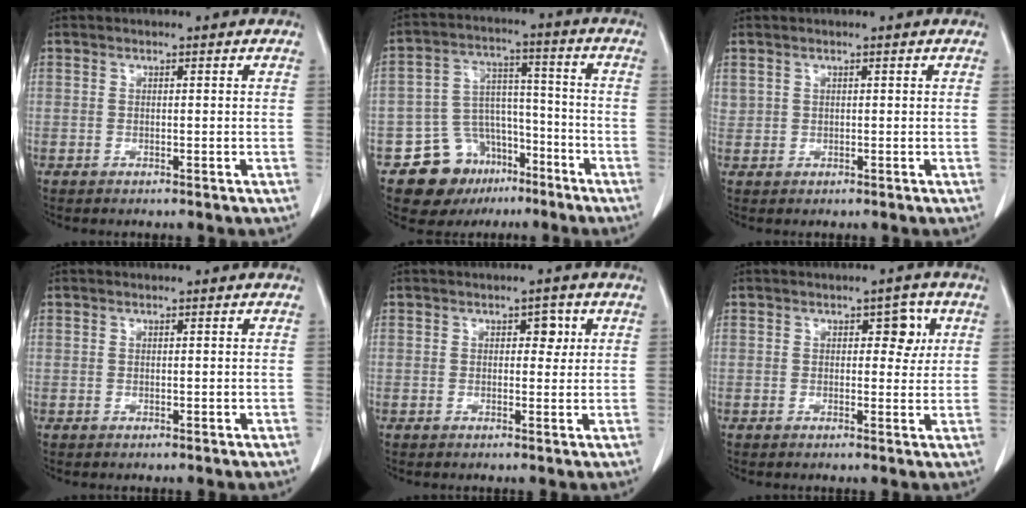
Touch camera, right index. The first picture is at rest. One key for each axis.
{"total": 11.6, "fx": -7.1, "fy": 8.1, "fz": 4.2, "tx": -0.068, "ty": 0.041, "tz": -0.104}
{"total": 1.0, "fx": 0.6, "fy": 0.8, "fz": 0.1, "tx": 0.006, "ty": 0.007, "tz": 0.010}
{"total": 0.0}
{"total": 2.4, "fx": 0.8, "fy": 1.5, "fz": 1.7, "tx": -0.017, "ty": 0.008, "tz": 0.009}
{"total": 3.6, "fx": 1.1, "fy": 2.0, "fz": 2.7, "tx": -0.029, "ty": 0.010, "tz": 0.014}